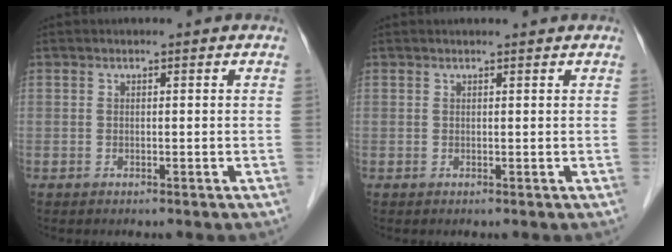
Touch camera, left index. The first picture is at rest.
{"total": 1.5, "force": [1.5, -0.1, 0.4], "torque": [-0.005, 0.007, 0.020]}